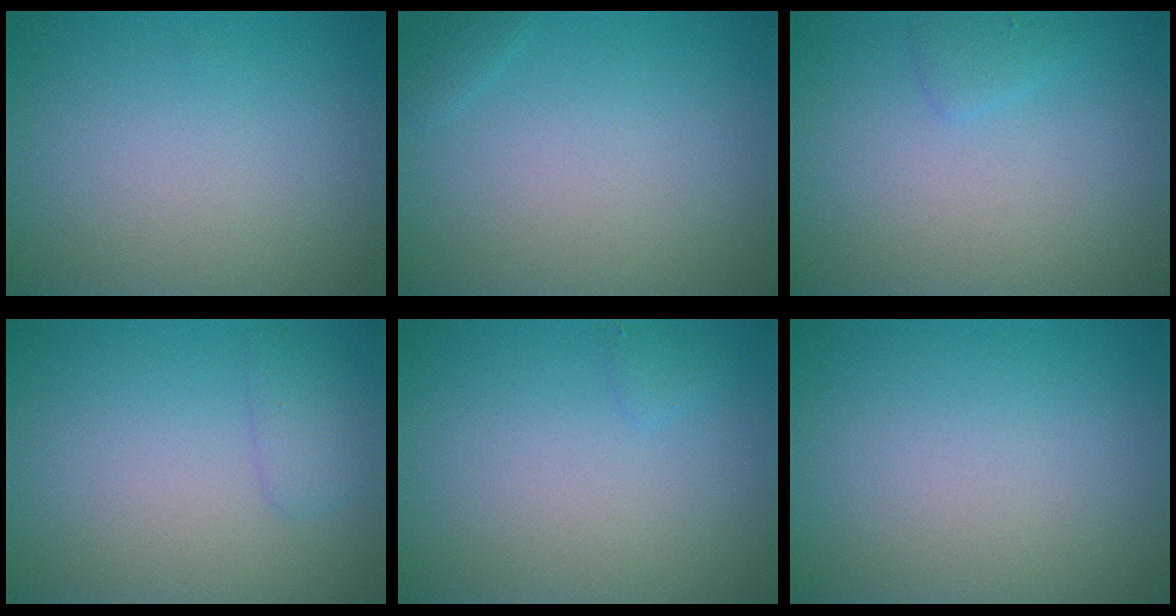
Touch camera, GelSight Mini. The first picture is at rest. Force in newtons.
{"total": 0.7, "press": 0.7, "slide": 0.1}
{"total": 1.1, "press": 1.1, "slide": 0.0}
{"total": 1.5, "press": 1.5, "slide": 0.1}
{"total": 0.6, "press": 0.6, "slide": 0.0}
{"total": 0.0}